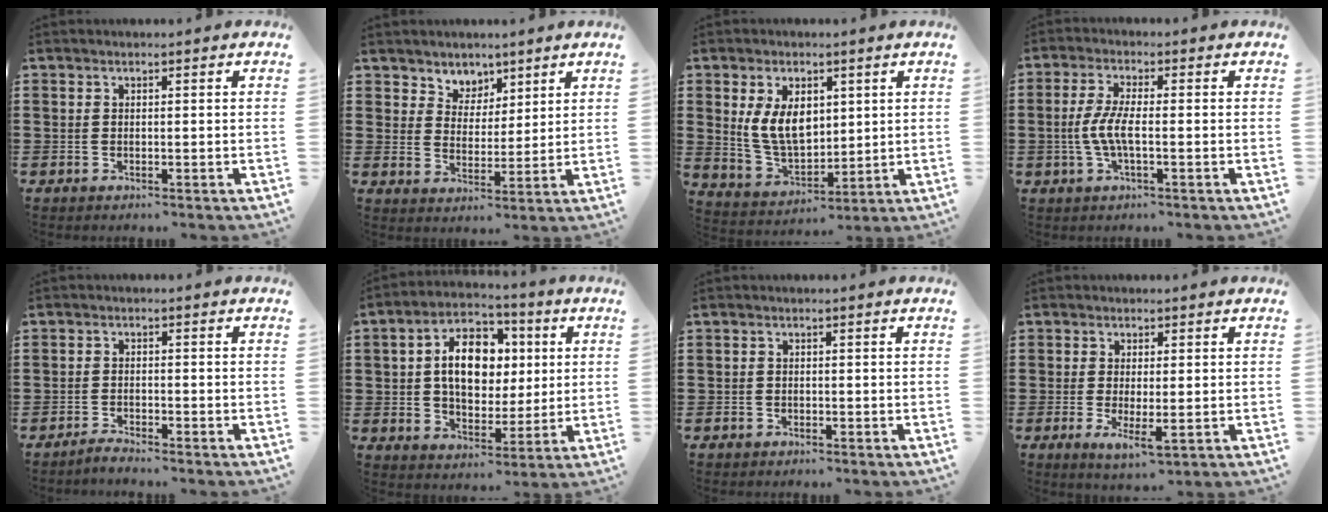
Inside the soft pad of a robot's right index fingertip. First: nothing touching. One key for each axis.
{"total": 4.8, "fx": 3.6, "fy": 3.2, "fz": -0.4, "tx": -0.018, "ty": -0.003, "tz": 0.067}
{"total": 8.2, "fx": 2.0, "fy": 5.6, "fz": 5.7, "tx": -0.145, "ty": 0.009, "tz": 0.034}
{"total": 5.0, "fx": -1.0, "fy": 1.3, "fz": 4.7, "tx": -0.119, "ty": -0.009, "tz": -0.031}
{"total": 1.7, "fx": -1.7, "fy": 0.0, "fz": 0.1, "tx": -0.006, "ty": 0.004, "tz": -0.033}
{"total": 11.0, "fx": 1.6, "fy": 7.4, "fz": 8.0, "tx": -0.154, "ty": 0.017, "tz": 0.025}
{"total": 0.9, "fx": -0.8, "fy": 0.5, "fz": 0.1, "tx": -0.002, "ty": 0.002, "tz": -0.017}
{"total": 4.0, "fx": -0.9, "fy": 1.1, "fz": 3.7, "tx": -0.078, "ty": -0.009, "tz": -0.016}